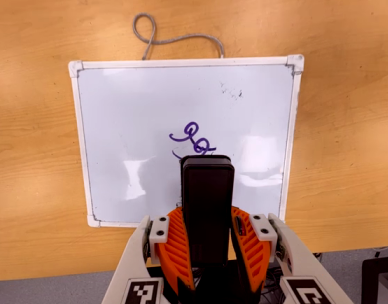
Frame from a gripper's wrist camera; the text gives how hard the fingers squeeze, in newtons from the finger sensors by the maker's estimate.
{"total": 8.1, "left": 5.8, "right": 10.5}